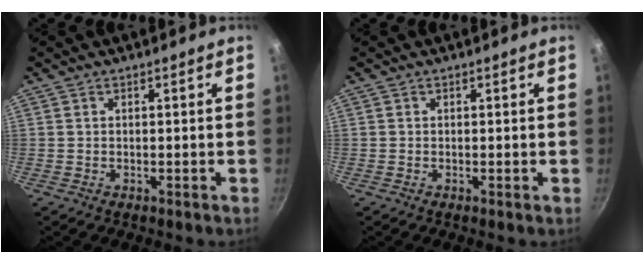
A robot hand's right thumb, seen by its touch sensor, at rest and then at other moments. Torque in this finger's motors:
{"motor_torque": [-0.28, 0.06, -0.31, 0.00, 0.02]}